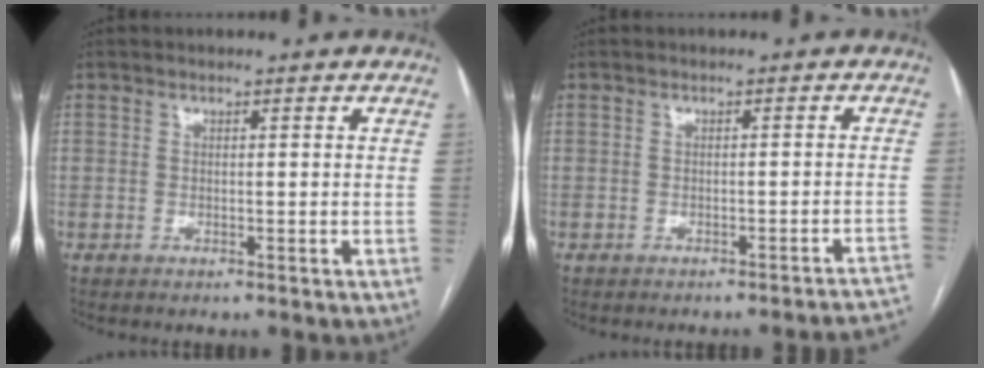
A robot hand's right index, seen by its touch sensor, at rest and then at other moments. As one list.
[{"total": 7.7, "force": [-7.5, -0.7, 1.5], "torque": [0.008, 0.001, -0.079]}]